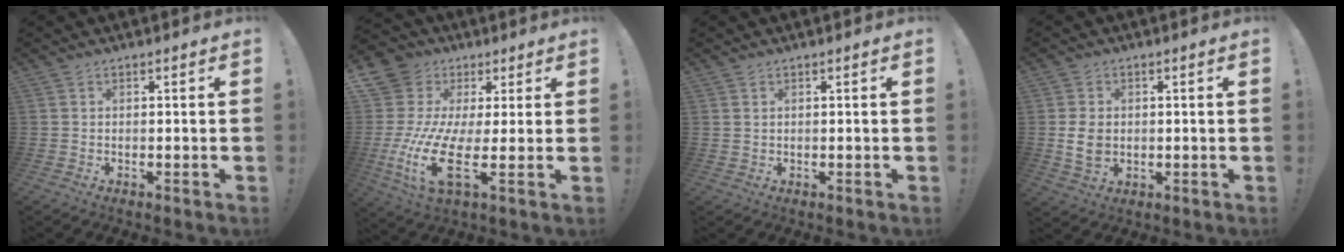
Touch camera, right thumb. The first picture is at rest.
{"total": 15.1, "force": [-1.1, 8.6, 12.4], "torque": [-0.266, -0.023, -0.021]}
{"total": 0.8, "force": [0.5, 0.6, 0.4], "torque": [-0.005, 0.002, 0.008]}
{"total": 7.1, "force": [0.2, 5.7, 4.3], "torque": [-0.076, 0.002, 0.004]}